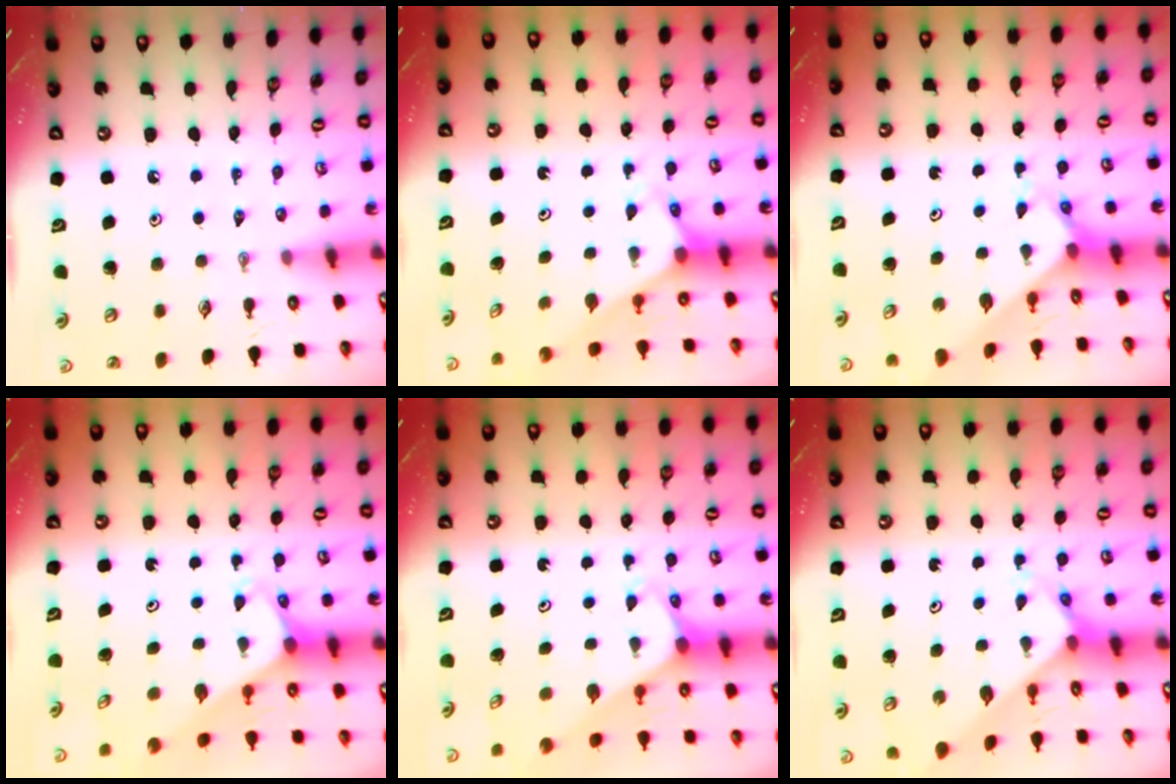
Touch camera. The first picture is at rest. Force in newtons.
{"total": 2.5, "press": 2.5, "slide": 0.2}
{"total": 2.1, "press": 2.1, "slide": 0.2}
{"total": 2.0, "press": 2.0, "slide": 0.1}
{"total": 1.8, "press": 1.8, "slide": 0.1}
{"total": 2.8, "press": 2.8, "slide": 0.2}